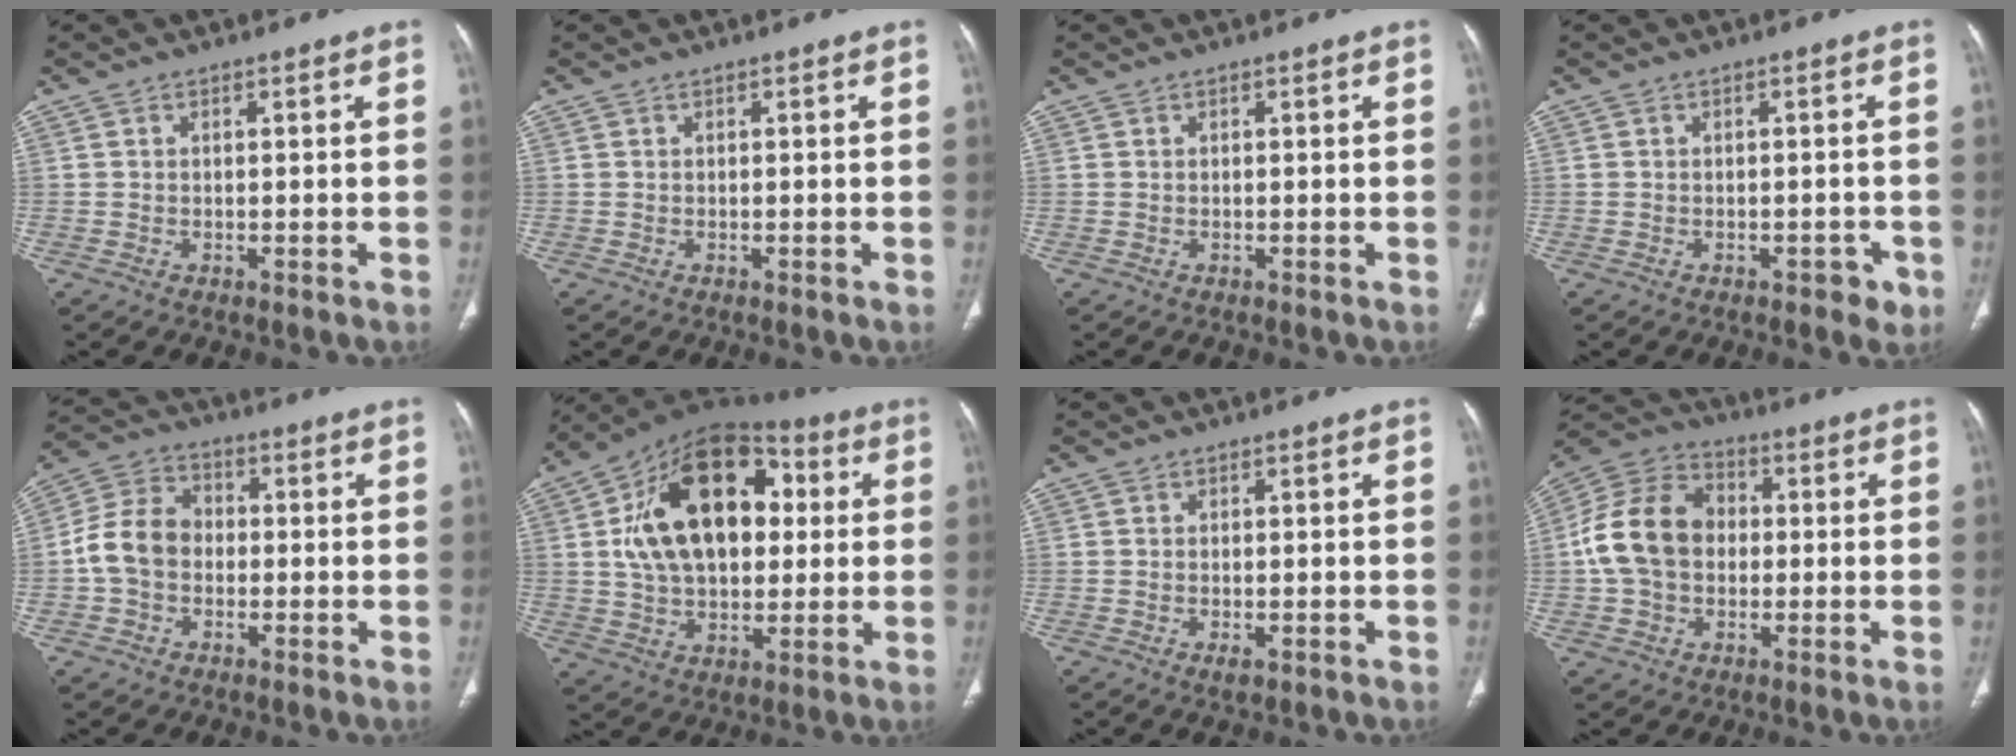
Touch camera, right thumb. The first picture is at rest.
{"total": 0.0}
{"total": 0.0}
{"total": 3.3, "force": [-2.0, 1.9, 1.9], "torque": [-0.009, 0.011, -0.023]}
{"total": 9.3, "force": [-1.0, 7.3, 5.7], "torque": [-0.100, 0.032, -0.032]}
{"total": 23.7, "force": [4.4, 14.9, 17.9], "torque": [-0.273, 0.018, 0.068]}
{"total": 1.4, "force": [-0.5, 0.7, 1.1], "torque": [-0.021, -0.003, -0.007]}
{"total": 14.4, "force": [0.1, 11.1, 9.3], "torque": [-0.162, 0.034, -0.006]}